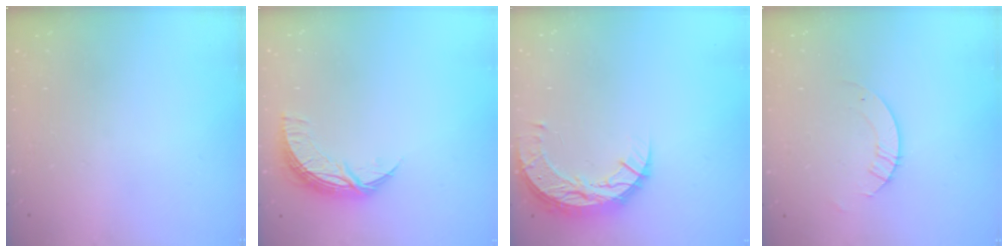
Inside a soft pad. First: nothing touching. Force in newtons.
{"total": 9.7, "press": 9.7, "slide": 0.4}
{"total": 10.3, "press": 10.2, "slide": 0.7}
{"total": 2.9, "press": 2.9, "slide": 0.3}